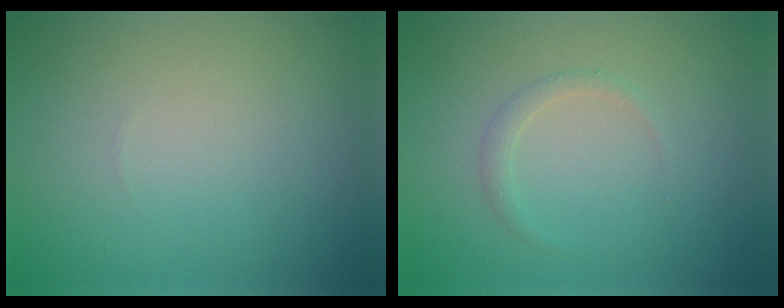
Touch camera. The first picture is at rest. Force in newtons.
{"total": 1.0, "press": 1.0, "slide": 0.1}